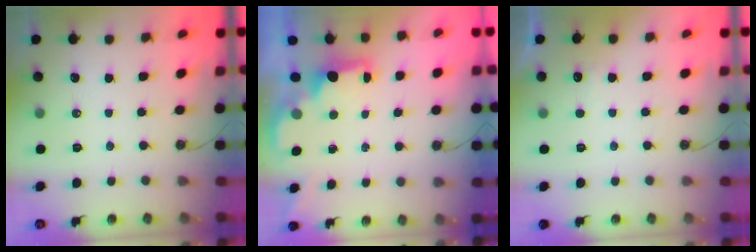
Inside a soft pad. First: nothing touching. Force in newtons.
{"total": 1.6, "press": 1.5, "slide": 0.6}
{"total": 4.7, "press": 4.5, "slide": 1.1}